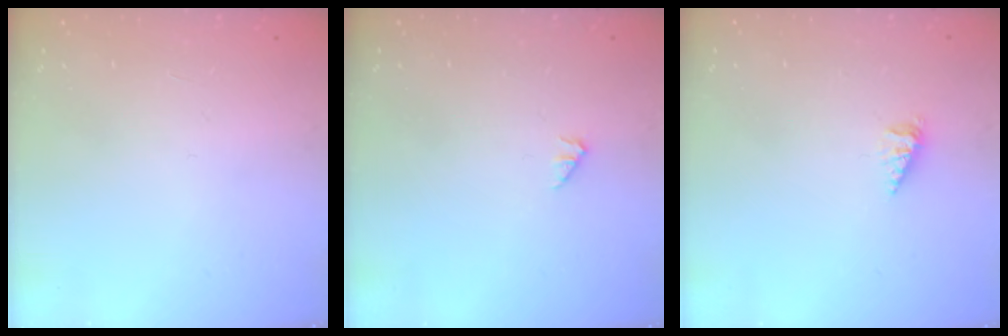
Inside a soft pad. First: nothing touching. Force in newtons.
{"total": 0.0}
{"total": 2.2, "press": 2.2, "slide": 0.4}